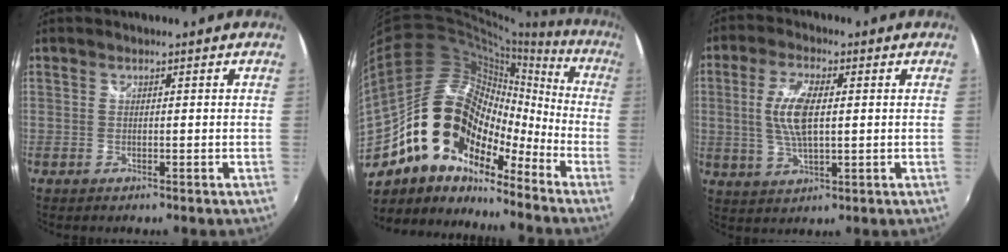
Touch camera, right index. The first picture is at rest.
{"total": 20.3, "force": [-12.3, 12.6, 10.0], "torque": [-0.188, 0.030, -0.225]}
{"total": 8.4, "force": [0.9, 3.2, 7.7], "torque": [-0.154, 0.002, 0.020]}